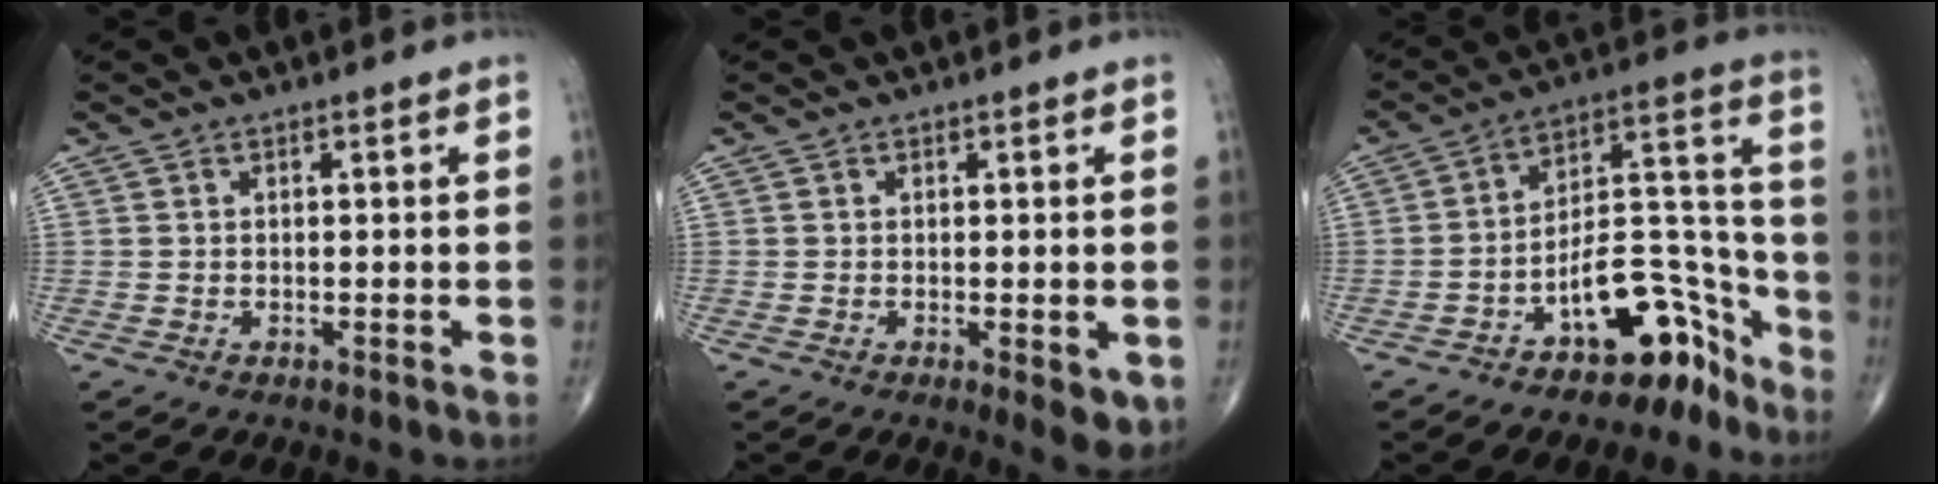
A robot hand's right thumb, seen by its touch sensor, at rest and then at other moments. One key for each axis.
{"total": 4.4, "fx": -1.1, "fy": 1.6, "fz": 4.0, "tx": -0.051, "ty": -0.012, "tz": -0.012}
{"total": 15.0, "fx": -9.8, "fy": 7.0, "fz": 8.9, "tx": -0.079, "ty": 0.121, "tz": -0.156}